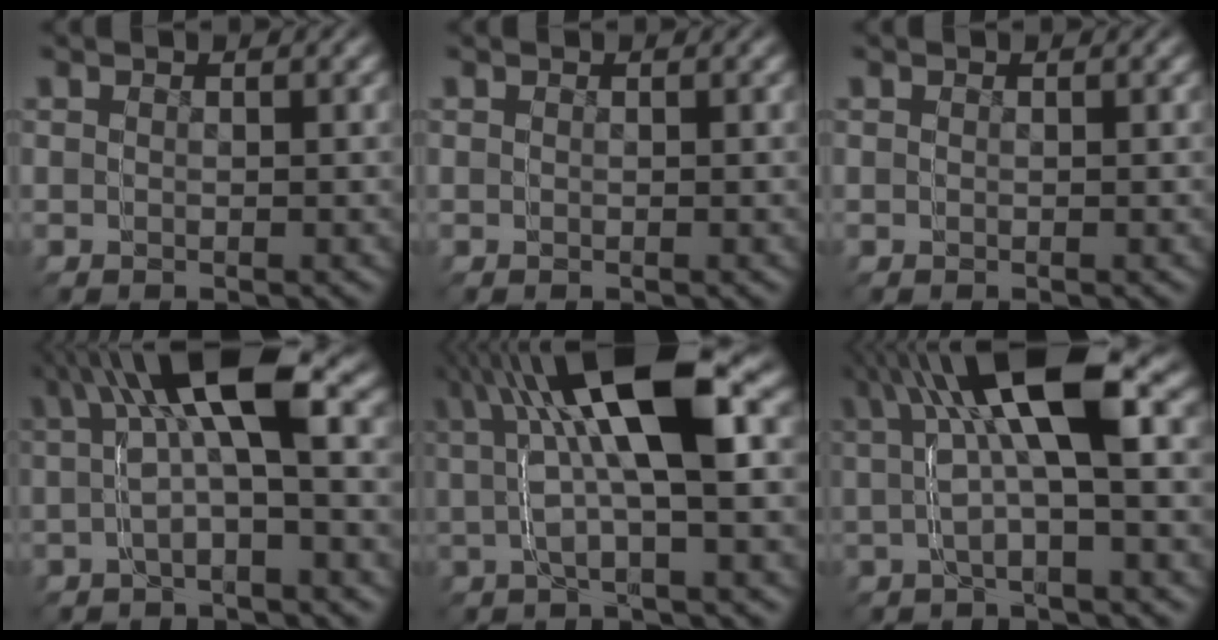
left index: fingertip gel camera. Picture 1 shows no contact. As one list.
[{"total": 0.0}, {"total": 0.0}, {"total": 8.1, "force": [0.2, 4.7, 6.6], "torque": [-0.143, 0.001, 0.010]}, {"total": 9.7, "force": [2.6, 4.7, 8.1], "torque": [-0.153, 0.035, 0.033]}, {"total": 8.1, "force": [1.2, 4.3, 6.8], "torque": [-0.137, 0.019, 0.017]}]